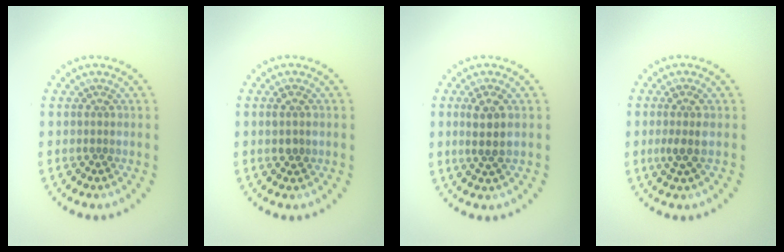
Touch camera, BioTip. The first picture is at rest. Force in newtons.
{"total": 1.4, "press": 1.3, "slide": 0.3}
{"total": 2.5, "press": 2.3, "slide": 1.0}
{"total": 1.9, "press": 1.6, "slide": 1.0}